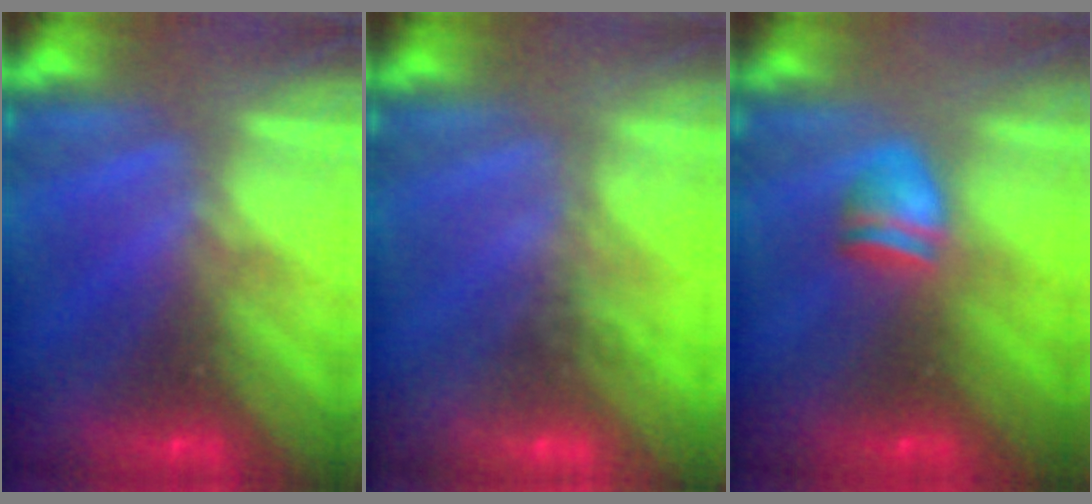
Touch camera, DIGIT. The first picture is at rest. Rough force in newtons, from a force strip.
{"total": 1.6}
{"total": 2.3}